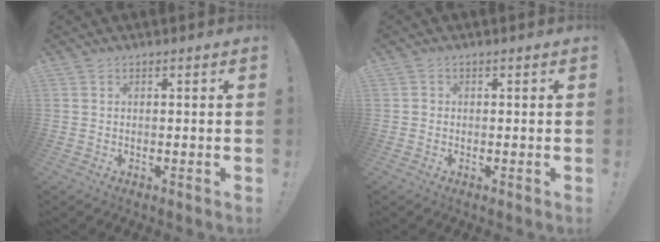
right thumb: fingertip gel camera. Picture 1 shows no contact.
{"total": 0.9, "force": [-0.3, 0.8, 0.2], "torque": [-0.010, 0.006, -0.004]}